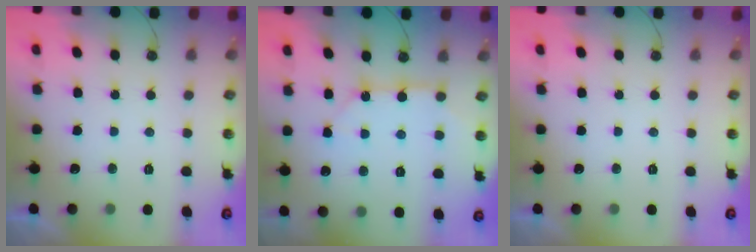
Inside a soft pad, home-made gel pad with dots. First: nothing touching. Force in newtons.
{"total": 10.8, "press": 10.7, "slide": 1.0}
{"total": 0.0}